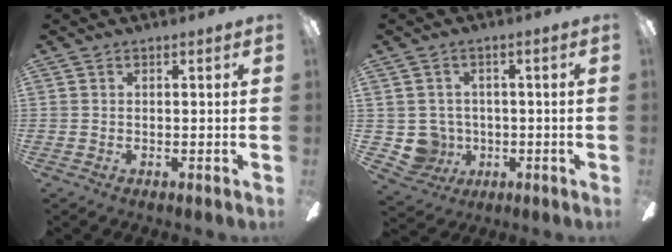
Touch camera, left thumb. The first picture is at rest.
{"total": 7.0, "force": [-0.6, 6.8, 1.3], "torque": [-0.060, -0.001, -0.007]}